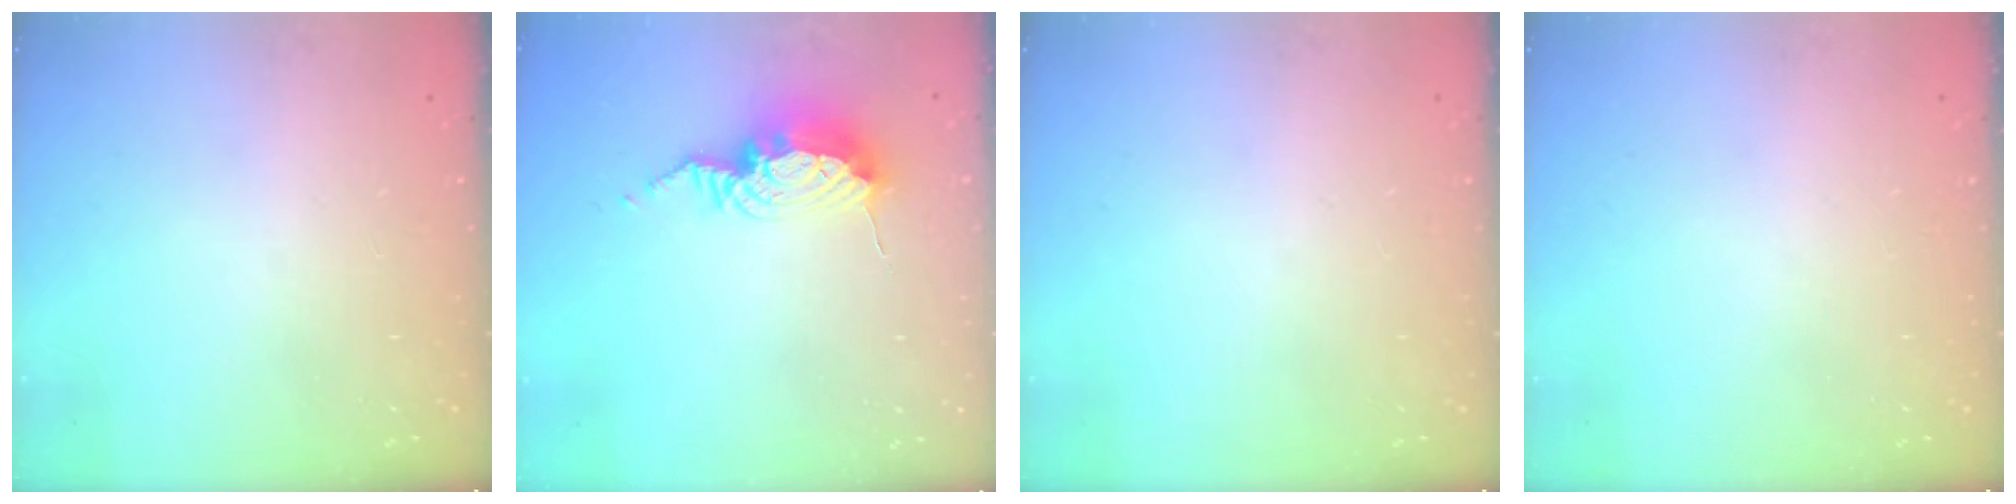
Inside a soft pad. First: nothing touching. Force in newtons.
{"total": 10.9, "press": 10.8, "slide": 1.3}
{"total": 0.0}
{"total": 0.0}